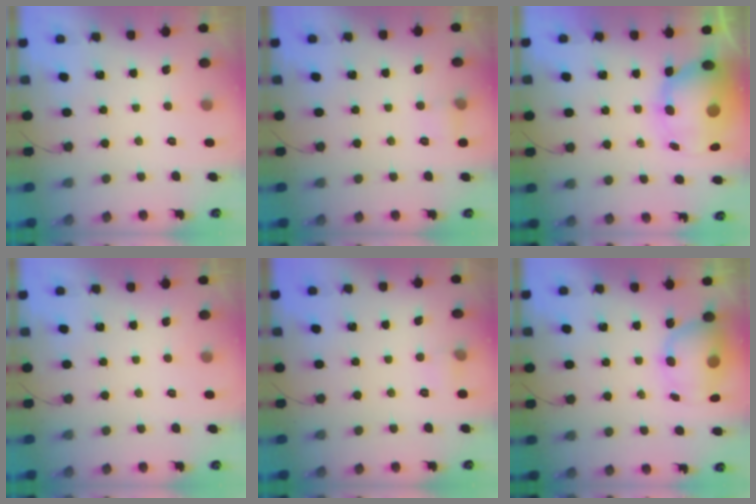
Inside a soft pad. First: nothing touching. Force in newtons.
{"total": 4.3, "press": 4.1, "slide": 1.1}
{"total": 11.6, "press": 11.2, "slide": 3.0}
{"total": 0.0}
{"total": 4.5, "press": 4.2, "slide": 1.5}
{"total": 7.9, "press": 7.9, "slide": 0.9}